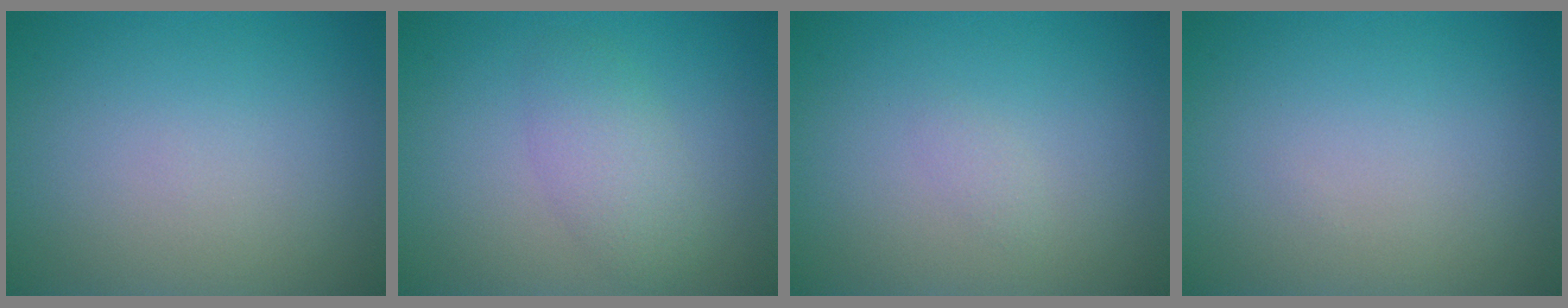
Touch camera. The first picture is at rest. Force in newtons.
{"total": 2.7, "press": 2.7, "slide": 0.1}
{"total": 0.7, "press": 0.7, "slide": 0.1}
{"total": 0.0}